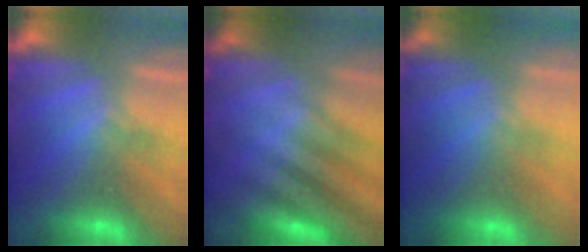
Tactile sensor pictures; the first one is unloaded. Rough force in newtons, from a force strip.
{"total": 2.6}
{"total": 2.9}